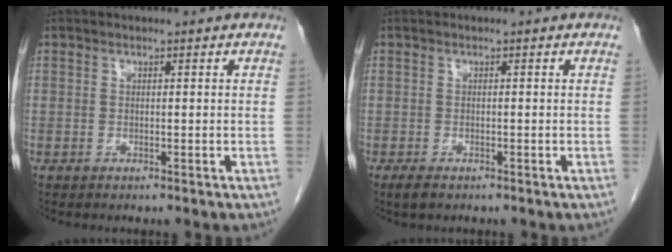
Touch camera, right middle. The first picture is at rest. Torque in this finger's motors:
{"motor_torque": [0.64, -0.23, -0.01, 0.01]}